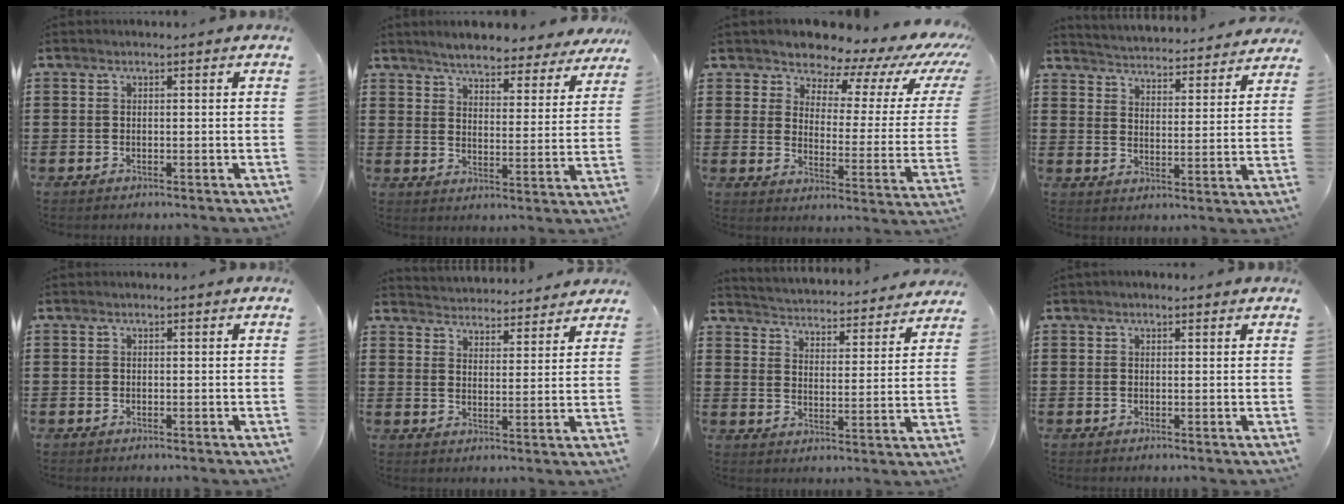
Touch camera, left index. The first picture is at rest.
{"total": 5.3, "force": [5.2, 0.2, 1.0], "torque": [-0.044, -0.028, 0.091]}
{"total": 8.2, "force": [7.3, 2.5, 2.7], "torque": [-0.062, -0.060, 0.120]}
{"total": 3.9, "force": [3.9, -0.5, -0.3], "torque": [-0.019, -0.037, 0.062]}
{"total": 0.0}
{"total": 4.0, "force": [3.9, 0.1, -0.6], "torque": [-0.008, -0.025, 0.068]}
{"total": 3.1, "force": [3.1, -0.3, -0.3], "torque": [-0.018, -0.036, 0.043]}
{"total": 0.7, "force": [0.4, 0.3, 0.4], "torque": [-0.008, 0.004, 0.007]}